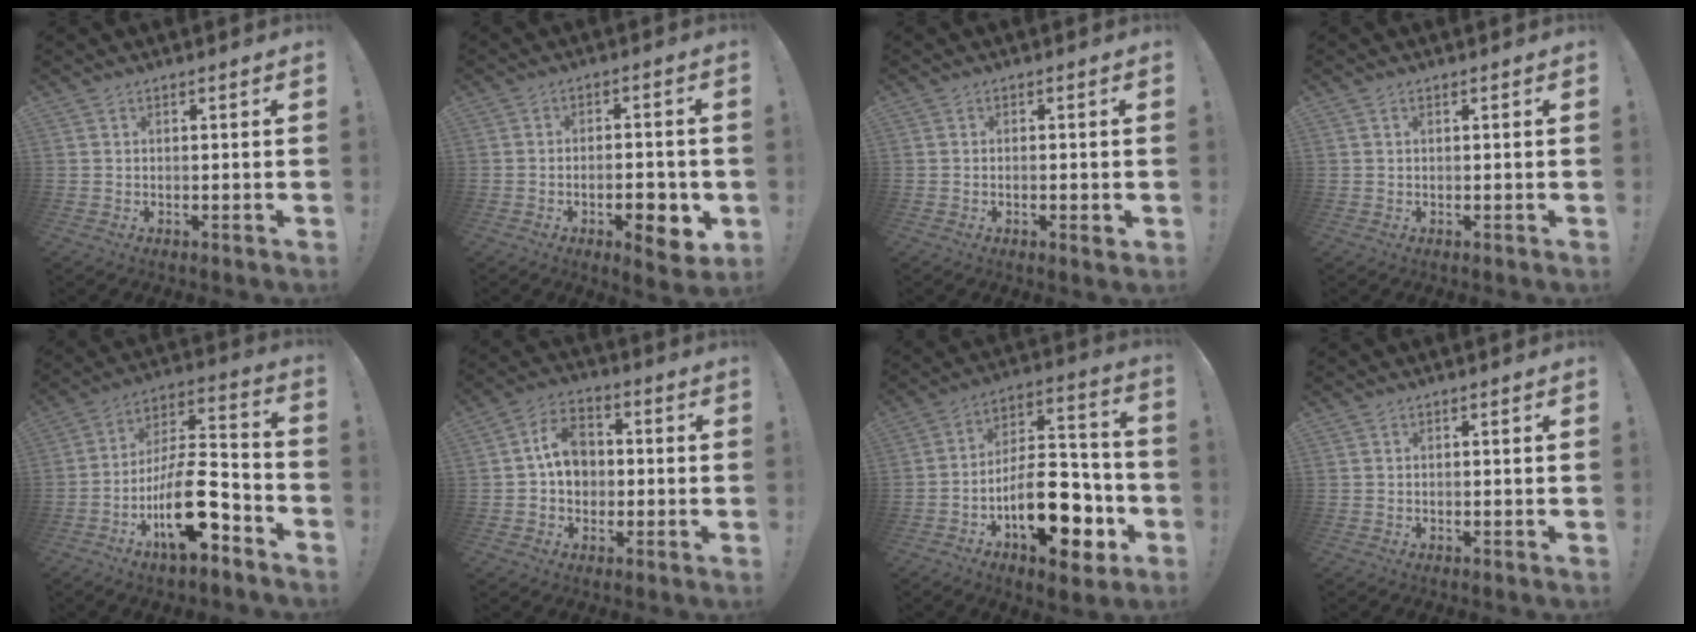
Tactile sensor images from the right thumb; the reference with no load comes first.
{"total": 8.7, "force": [-3.1, 4.2, 7.0], "torque": [-0.075, 0.010, -0.045]}
{"total": 2.0, "force": [-0.7, 0.7, 1.8], "torque": [-0.025, 0.003, -0.012]}
{"total": 0.5, "force": [0.2, 0.2, 0.4], "torque": [-0.013, 0.004, 0.005]}
{"total": 20.1, "force": [-9.1, 8.1, 16.0], "torque": [-0.280, 0.059, -0.141]}
{"total": 10.6, "force": [0.4, 8.6, 6.2], "torque": [-0.089, 0.014, 0.011]}
{"total": 21.2, "force": [-8.7, 10.6, 16.2], "torque": [-0.251, 0.055, -0.128]}
{"total": 0.0}